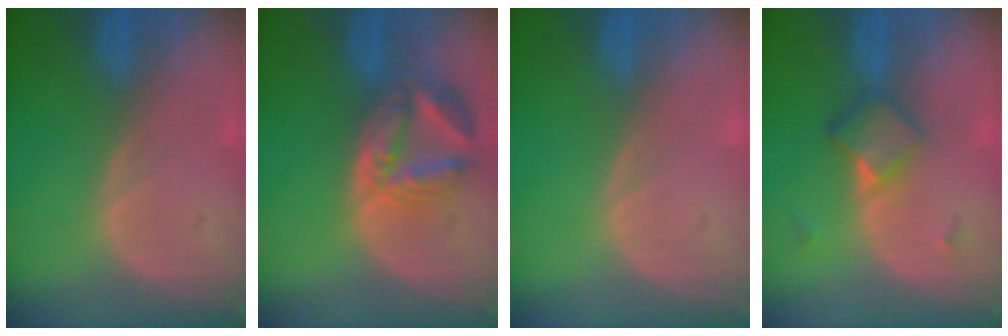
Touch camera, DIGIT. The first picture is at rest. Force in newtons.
{"total": 8.2, "press": 7.3, "slide": 3.8}
{"total": 0.0}
{"total": 4.8, "press": 4.2, "slide": 2.2}